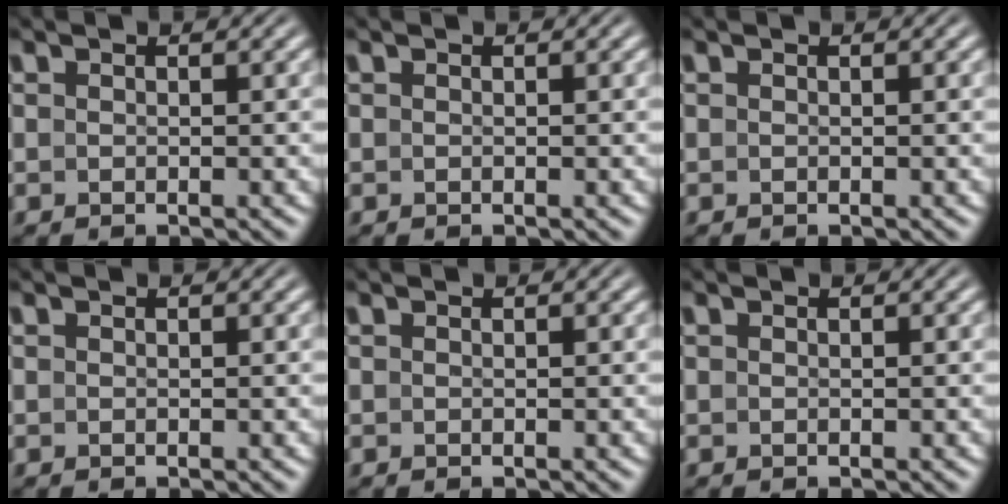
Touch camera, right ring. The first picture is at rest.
{"total": 0.0}
{"total": 0.0}
{"total": 0.0}
{"total": 0.0}
{"total": 0.0}